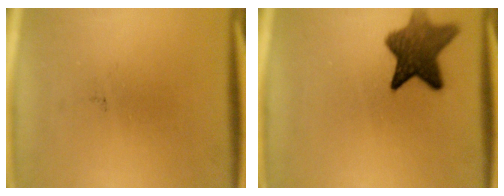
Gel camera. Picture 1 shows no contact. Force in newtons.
{"total": 8.7}